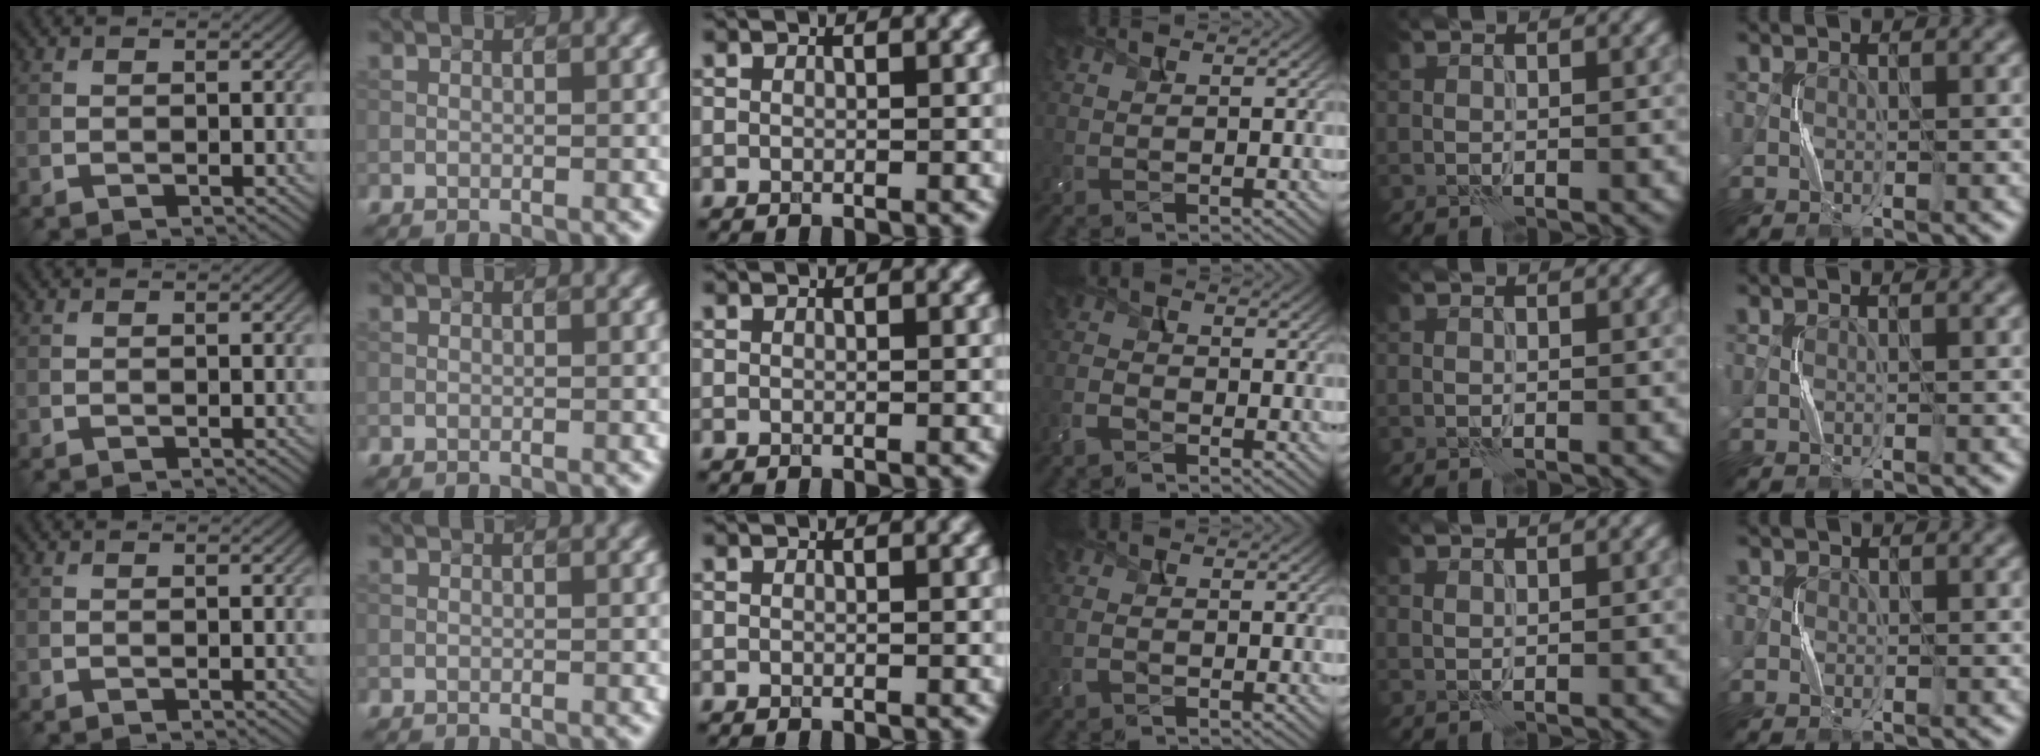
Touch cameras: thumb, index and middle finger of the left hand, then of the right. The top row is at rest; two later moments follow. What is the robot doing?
{"motion": "squeeze", "object": "bubble wrap"}